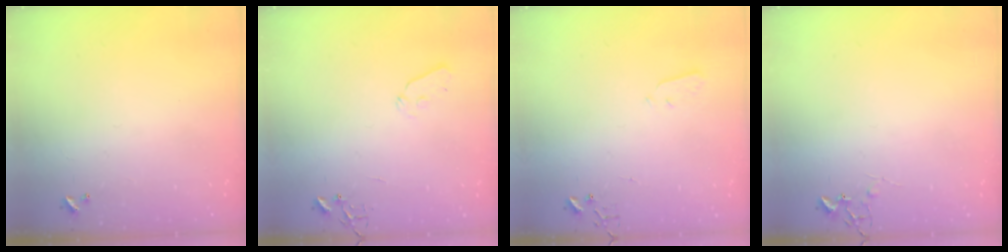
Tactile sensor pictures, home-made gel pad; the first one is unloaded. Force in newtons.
{"total": 4.9, "press": 4.8, "slide": 0.7}
{"total": 3.1, "press": 3.0, "slide": 0.9}
{"total": 5.4, "press": 5.3, "slide": 0.8}